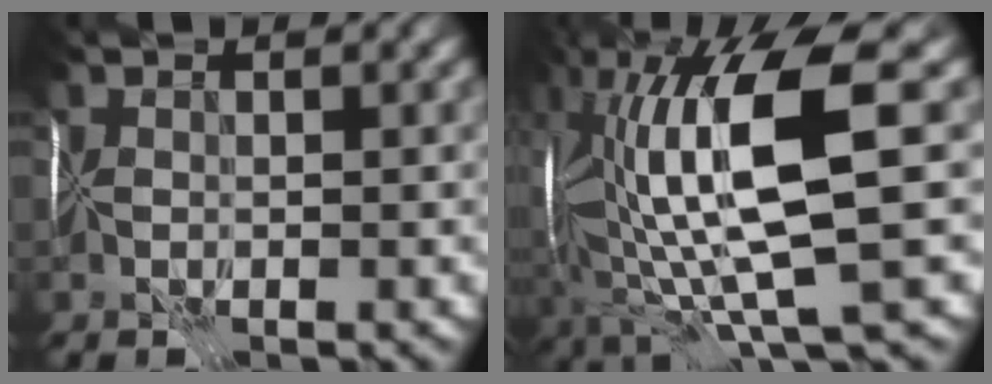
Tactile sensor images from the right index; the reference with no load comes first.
{"total": 11.8, "force": [0.8, 2.1, 11.6], "torque": [-0.196, -0.012, 0.021]}